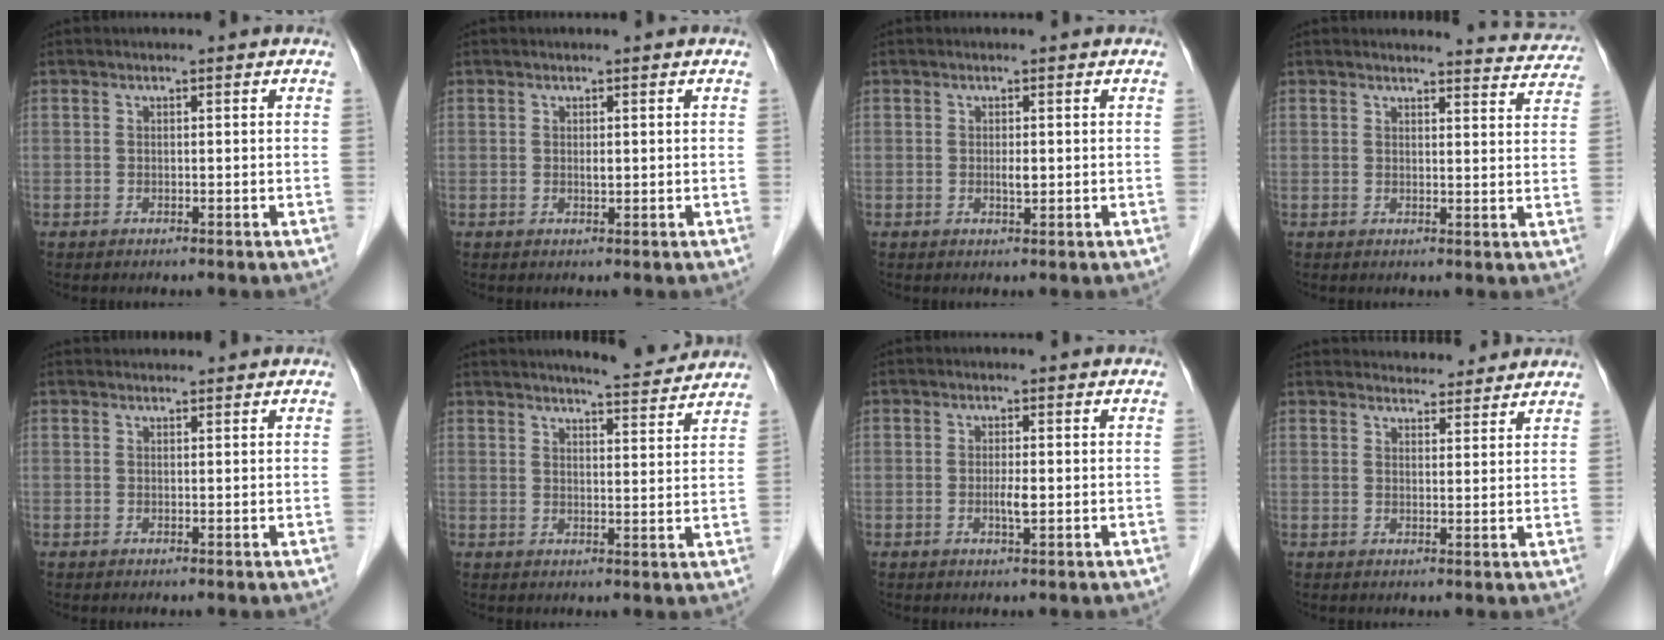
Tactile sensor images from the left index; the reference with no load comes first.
{"total": 0.6, "force": [0.2, 0.2, 0.6], "torque": [-0.011, -0.002, 0.003]}
{"total": 1.1, "force": [0.1, 0.3, 1.0], "torque": [-0.019, -0.002, 0.001]}
{"total": 7.0, "force": [6.9, 0.9, 0.0], "torque": [0.012, -0.023, 0.057]}
{"total": 2.9, "force": [2.9, 0.5, 0.3], "torque": [-0.006, 0.028, 0.038]}
{"total": 8.1, "force": [7.7, 0.5, 2.4], "torque": [-0.042, -0.003, 0.097]}
{"total": 1.9, "force": [-0.2, 0.2, 1.9], "torque": [-0.037, -0.003, -0.004]}
{"total": 8.1, "force": [7.8, 1.9, 1.2], "torque": [-0.006, 0.015, 0.093]}